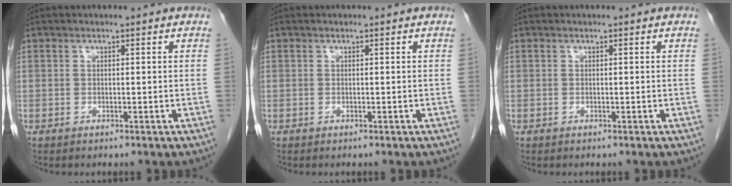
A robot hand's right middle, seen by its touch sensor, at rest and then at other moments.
{"total": 0.0}
{"total": 0.0}